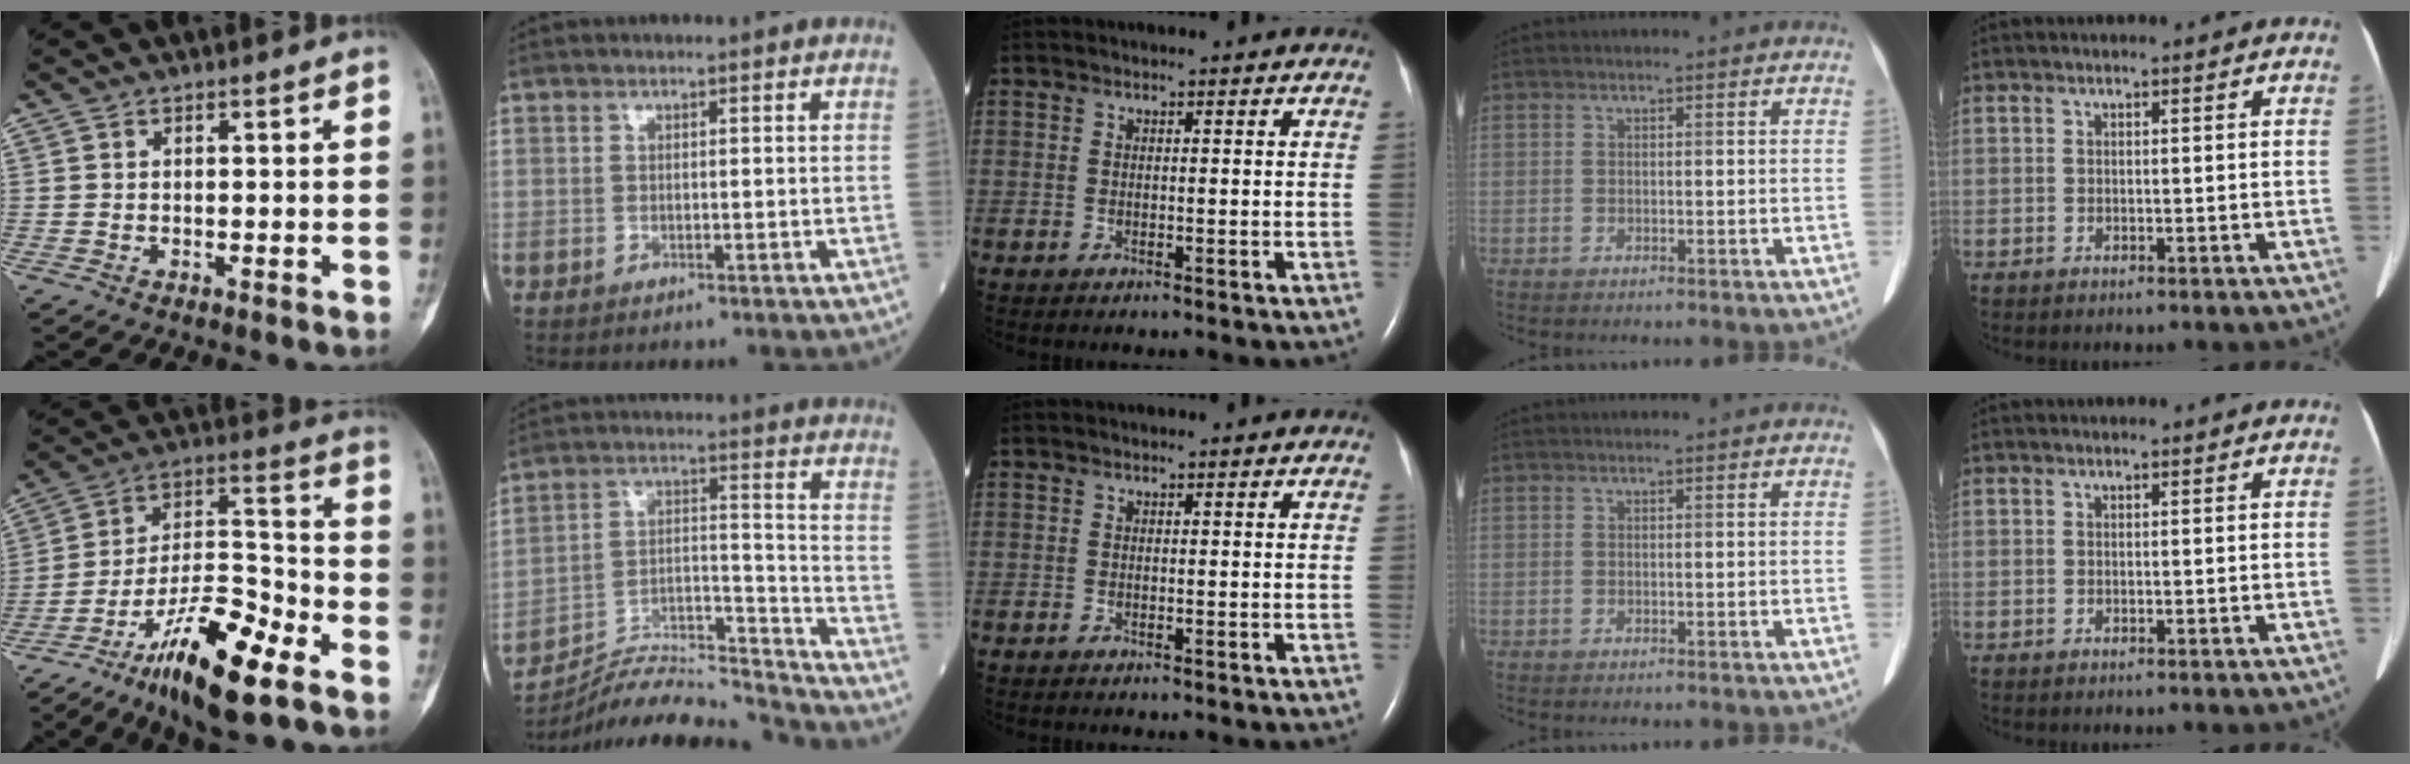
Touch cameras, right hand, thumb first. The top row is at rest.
{"thumb": {"total": 19.6, "force": [-11.5, 5.3, 14.9], "torque": [-0.260, 0.072, -0.200]}, "index": {"total": 15.8, "force": [-15.6, -1.1, 1.8], "torque": [-0.034, 0.037, -0.265]}}